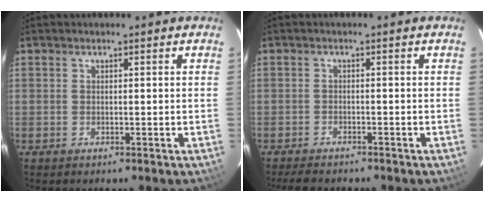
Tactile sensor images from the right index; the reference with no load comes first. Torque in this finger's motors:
{"motor_torque": [0.25, -0.18, 0.15, 0.06]}